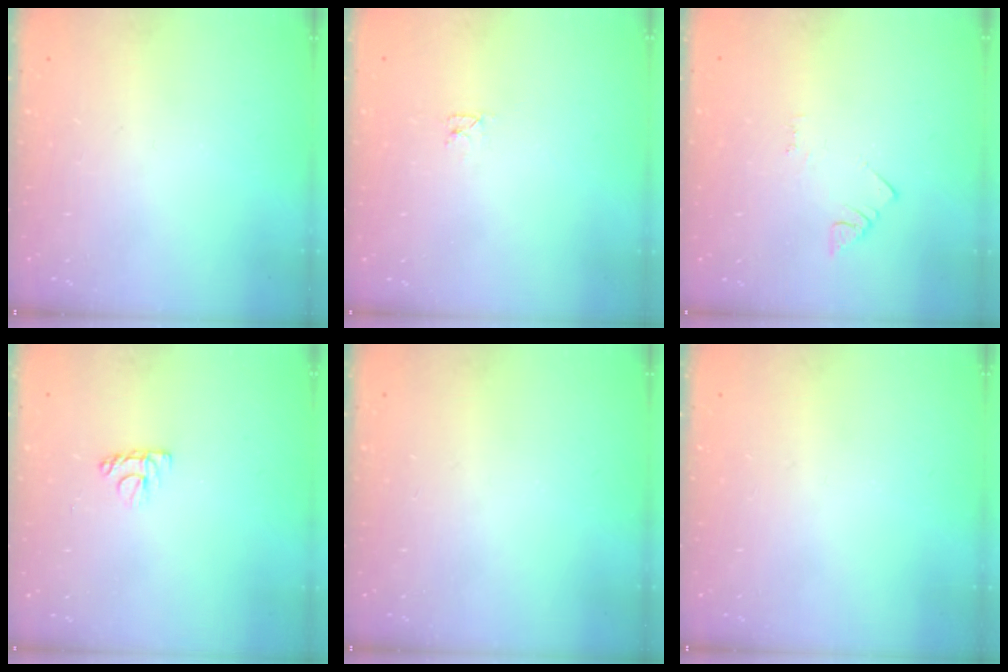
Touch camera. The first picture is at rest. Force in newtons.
{"total": 2.6, "press": 2.6, "slide": 0.3}
{"total": 1.5, "press": 1.5, "slide": 0.3}
{"total": 4.9, "press": 4.9, "slide": 0.3}
{"total": 0.0}
{"total": 0.0}